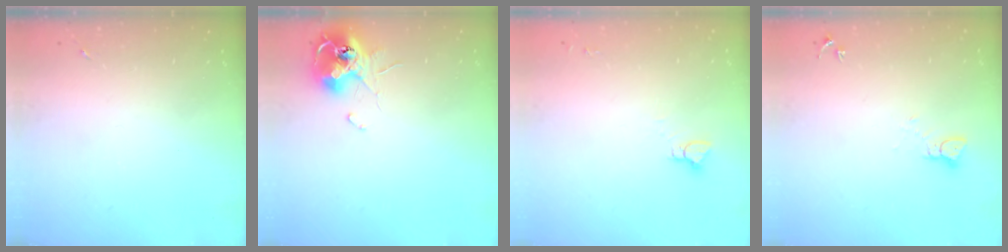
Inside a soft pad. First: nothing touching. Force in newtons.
{"total": 11.6, "press": 11.6, "slide": 1.1}
{"total": 3.3, "press": 3.3, "slide": 0.2}
{"total": 2.4, "press": 2.4, "slide": 0.2}